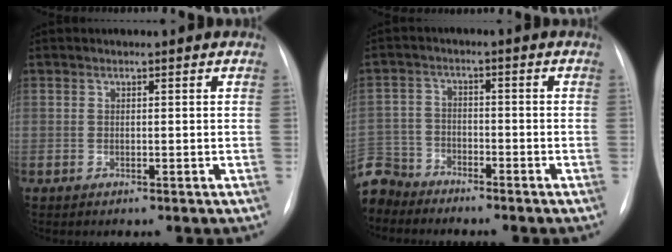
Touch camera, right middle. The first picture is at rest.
{"total": 7.5, "force": [-6.9, 2.9, 0.0], "torque": [-0.009, -0.001, -0.137]}